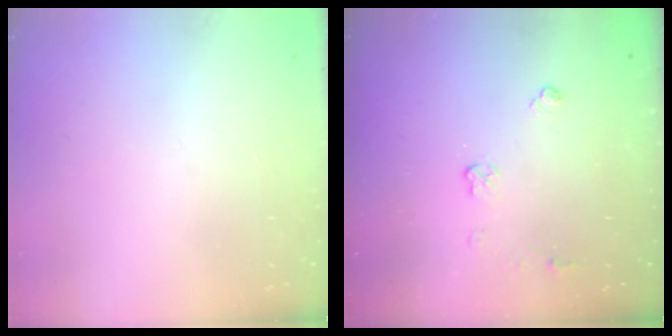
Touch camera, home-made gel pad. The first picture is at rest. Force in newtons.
{"total": 4.6, "press": 4.6, "slide": 0.7}